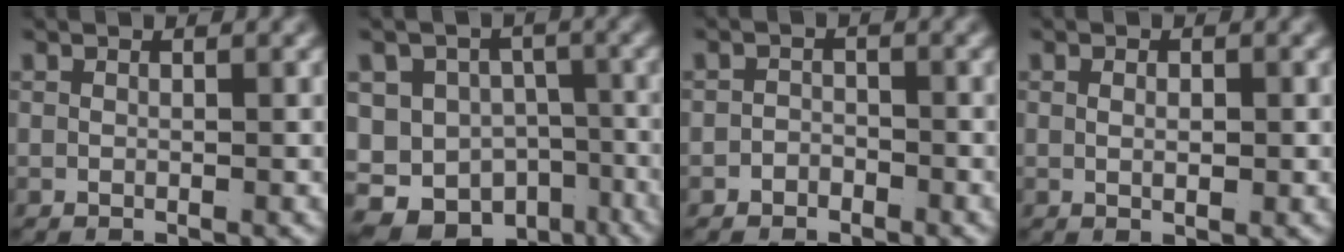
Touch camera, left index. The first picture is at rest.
{"total": 20.1, "force": [-8.6, 17.1, 6.2], "torque": [-0.170, -0.102, -0.132]}
{"total": 1.6, "force": [-1.4, 0.7, -0.2], "torque": [0.013, -0.007, -0.024]}
{"total": 0.9, "force": [0.0, 0.1, 0.9], "torque": [-0.013, -0.008, 0.006]}